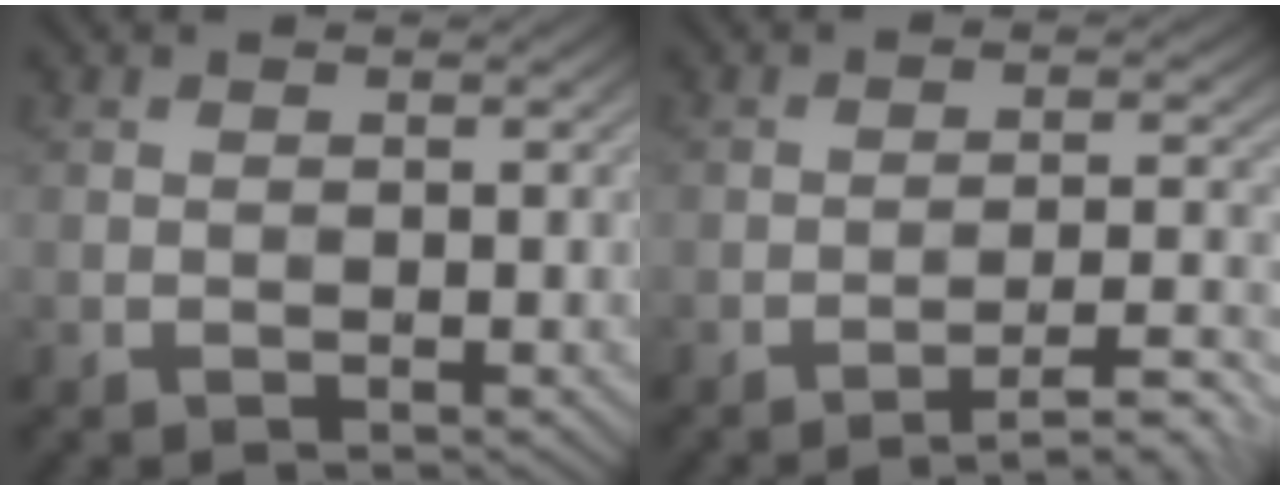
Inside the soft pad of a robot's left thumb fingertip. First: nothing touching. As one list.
[{"total": 5.6, "force": [-4.2, 0.8, 3.7], "torque": [-0.059, 0.015, -0.062]}]